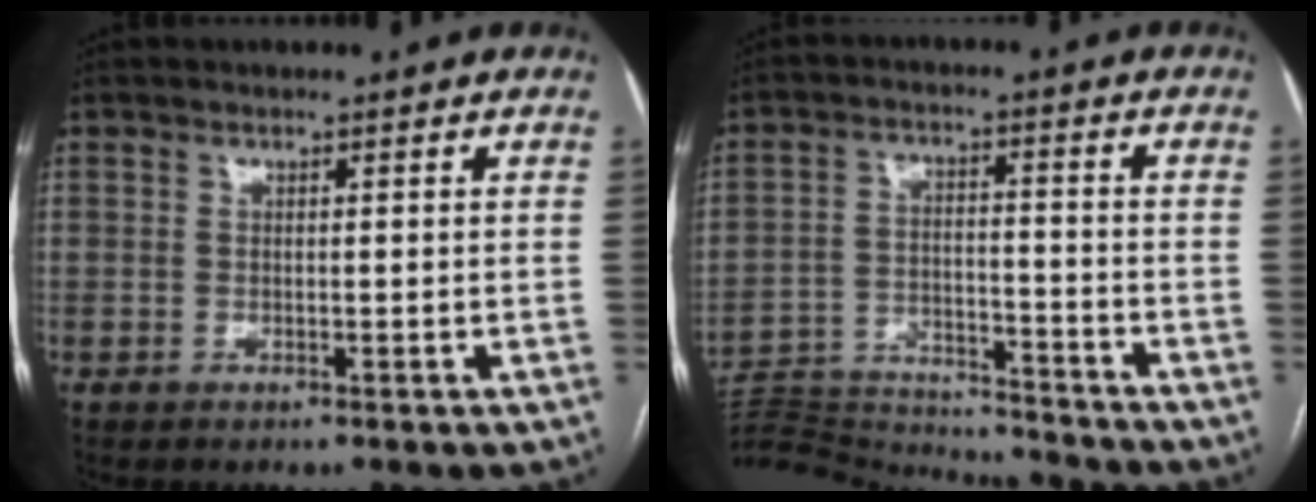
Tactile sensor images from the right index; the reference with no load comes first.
{"total": 18.0, "force": [-17.6, 1.5, 3.4], "torque": [-0.081, 0.005, -0.270]}